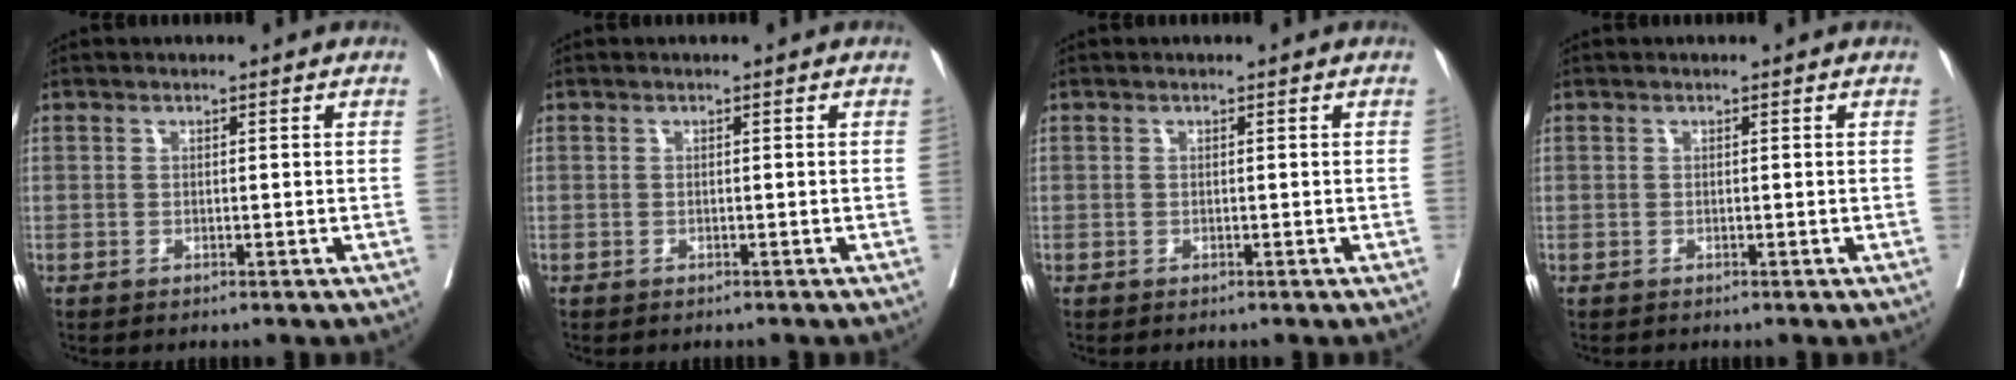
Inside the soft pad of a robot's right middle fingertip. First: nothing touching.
{"total": 0.8, "force": [-0.7, 0.3, 0.2], "torque": [-0.011, -0.002, -0.012]}
{"total": 0.0}
{"total": 0.0}